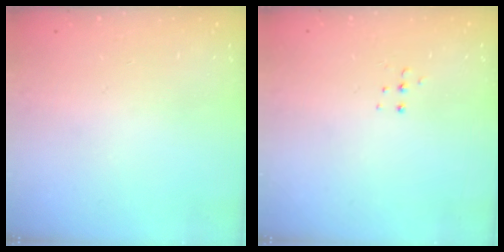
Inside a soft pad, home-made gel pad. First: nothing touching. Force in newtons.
{"total": 3.9, "press": 3.8, "slide": 0.8}